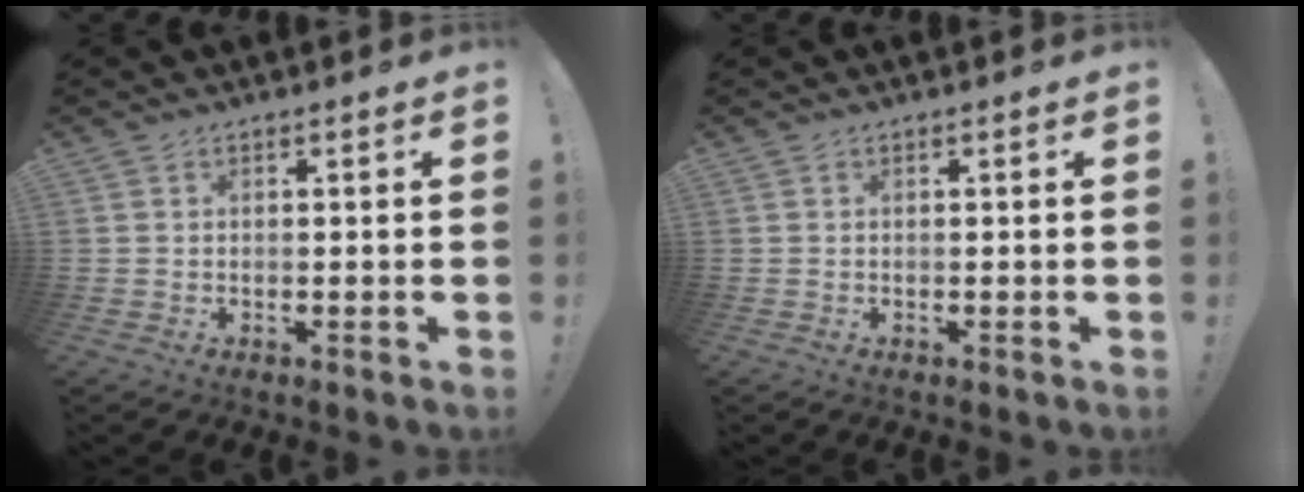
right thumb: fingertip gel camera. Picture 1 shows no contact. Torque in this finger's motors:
{"motor_torque": [-0.01, 0.01, 0.00, 0.00, 0.02]}